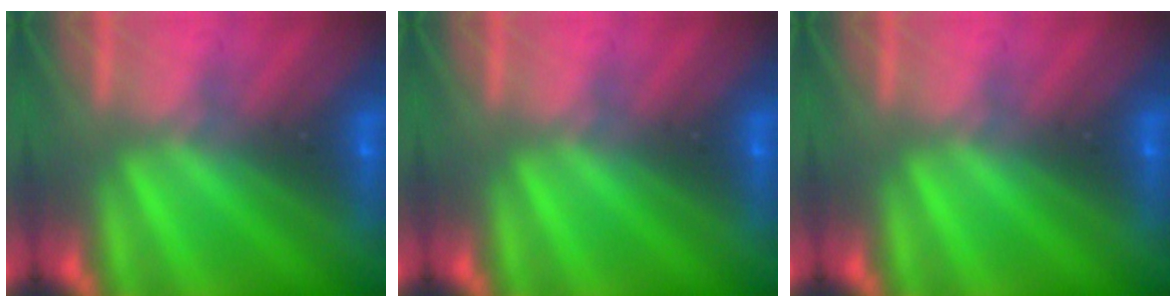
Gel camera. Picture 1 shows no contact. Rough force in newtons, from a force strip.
{"total": 0.0}
{"total": 0.0}